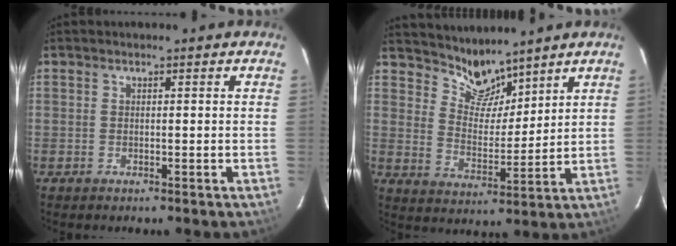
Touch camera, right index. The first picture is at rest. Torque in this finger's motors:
{"motor_torque": [-0.36, 0.41, -0.06, -0.02]}